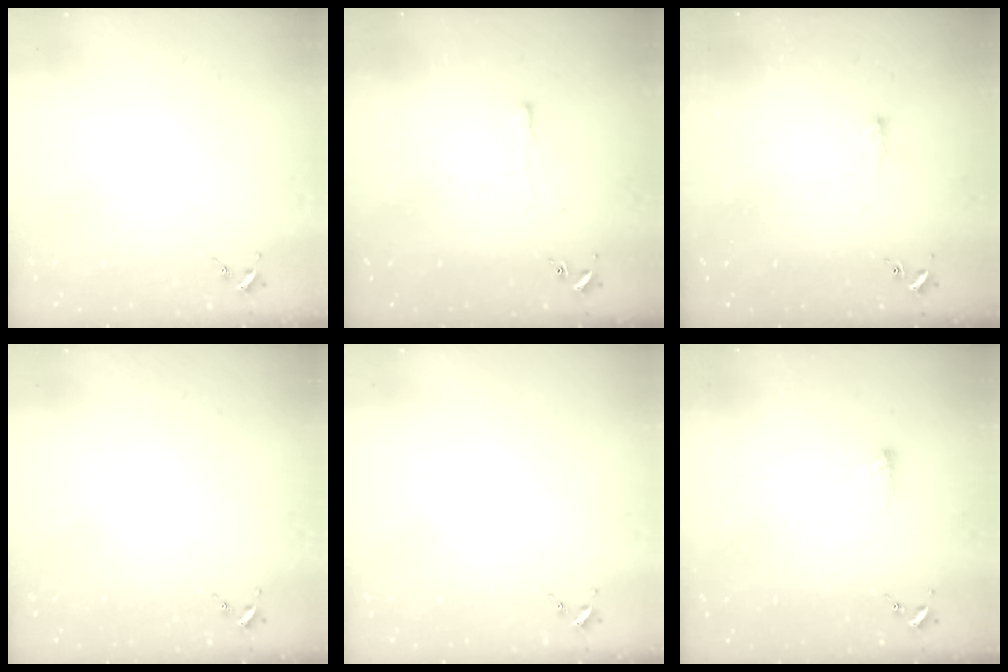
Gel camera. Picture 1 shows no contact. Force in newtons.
{"total": 3.9, "press": 3.8, "slide": 0.5}
{"total": 3.3, "press": 3.3, "slide": 0.5}
{"total": 0.0}
{"total": 0.0}
{"total": 4.2, "press": 4.2, "slide": 0.7}